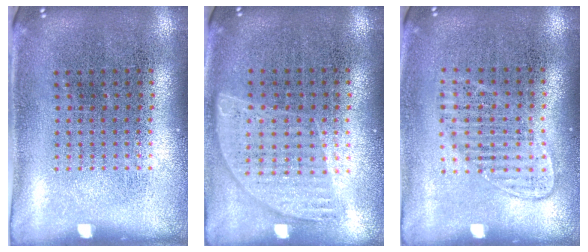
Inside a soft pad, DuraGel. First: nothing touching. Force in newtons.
{"total": 0.8, "press": 0.8, "slide": 0.3}
{"total": 1.2, "press": 1.1, "slide": 0.6}